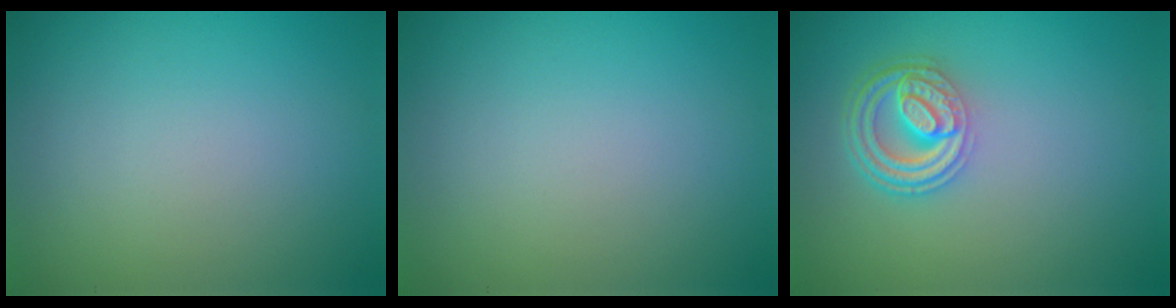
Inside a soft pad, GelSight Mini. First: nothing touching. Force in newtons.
{"total": 0.0}
{"total": 4.7, "press": 3.5, "slide": 3.1}